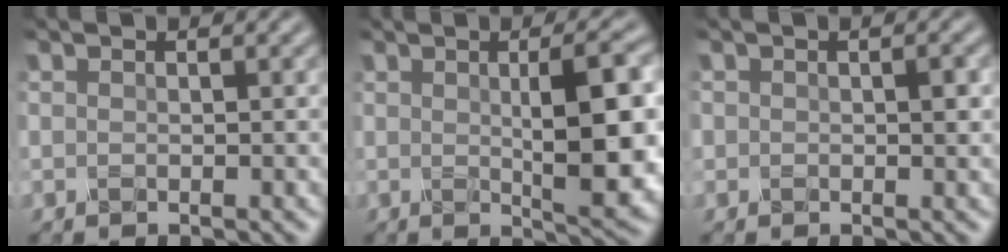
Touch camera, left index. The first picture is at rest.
{"total": 7.5, "force": [0.5, 1.8, 7.3], "torque": [-0.095, 0.002, 0.010]}
{"total": 1.3, "force": [0.1, 0.9, 0.9], "torque": [-0.010, 0.000, -0.001]}